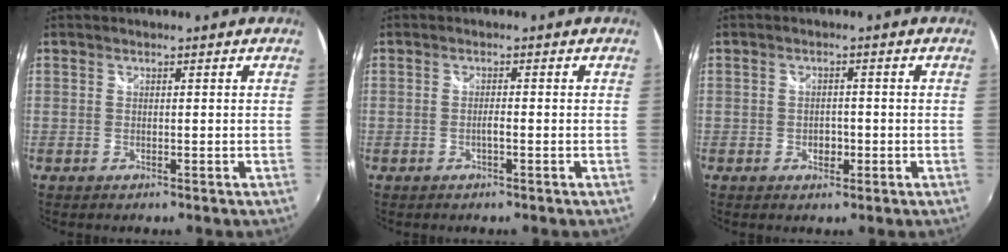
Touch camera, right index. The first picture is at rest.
{"total": 1.0, "force": [-0.5, 0.1, 0.9], "torque": [-0.017, 0.000, -0.010]}
{"total": 2.4, "force": [-0.8, 1.9, 1.2], "torque": [-0.019, 0.000, -0.013]}